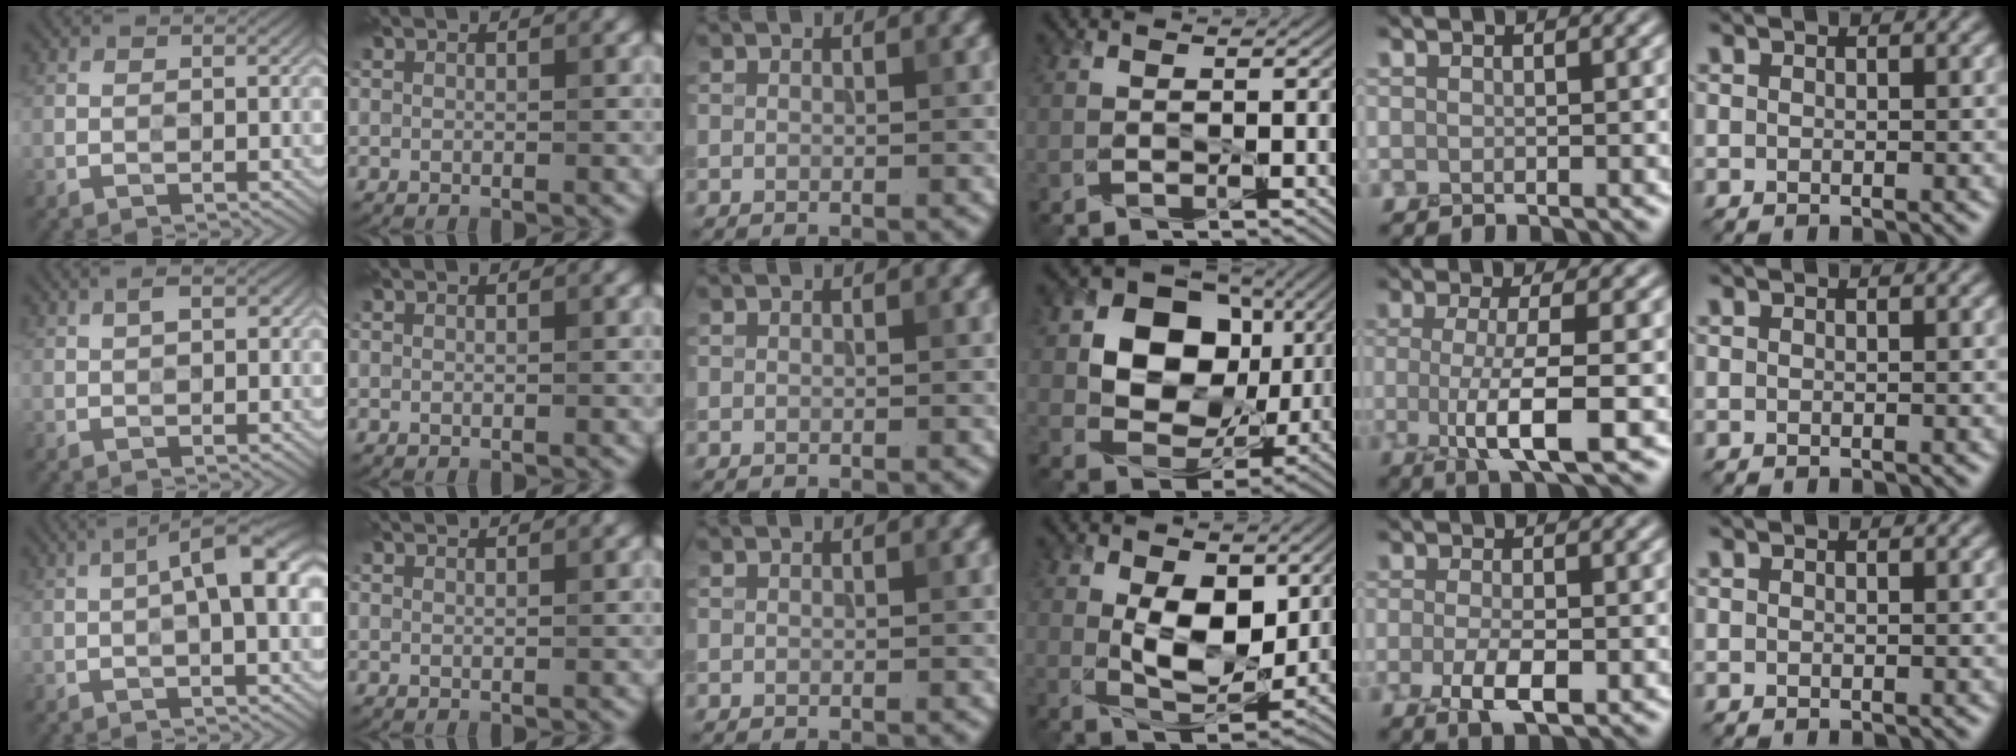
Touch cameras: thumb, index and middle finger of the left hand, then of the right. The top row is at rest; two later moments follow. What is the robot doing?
{"motion": "peel", "object": "bandage"}